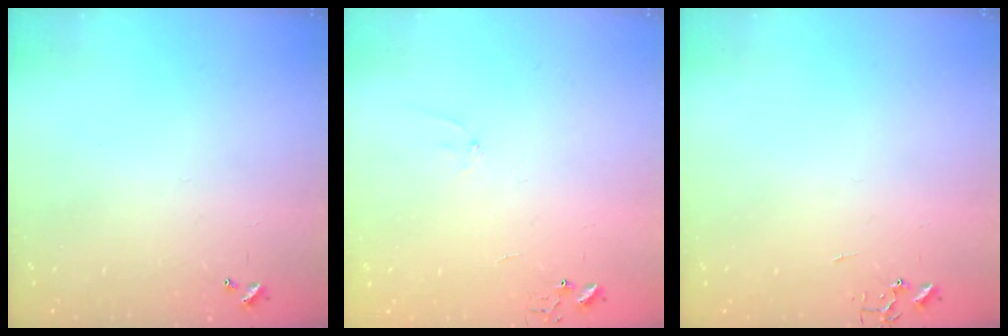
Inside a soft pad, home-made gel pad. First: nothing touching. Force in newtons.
{"total": 5.5, "press": 5.5, "slide": 0.6}
{"total": 0.0}